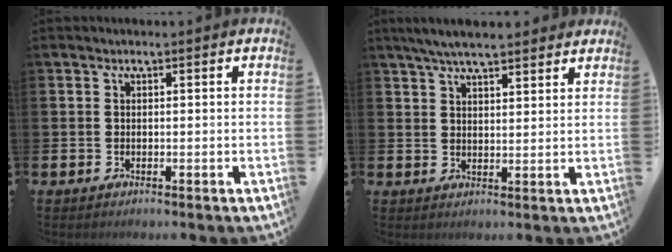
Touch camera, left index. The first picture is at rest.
{"total": 5.3, "force": [4.8, 0.8, 1.9], "torque": [-0.045, -0.012, 0.088]}